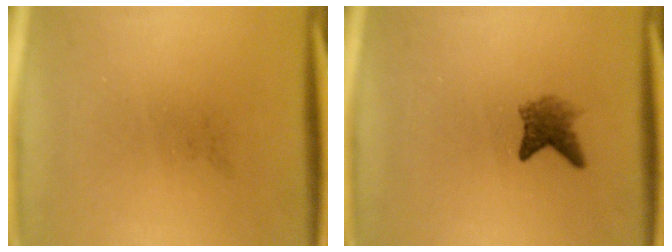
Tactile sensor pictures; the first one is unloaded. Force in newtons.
{"total": 2.7}